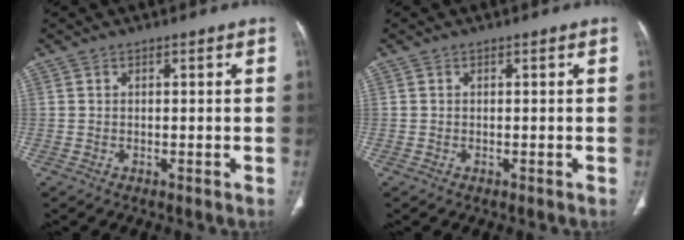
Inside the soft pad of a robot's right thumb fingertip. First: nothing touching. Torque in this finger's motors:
{"motor_torque": [0.05, 0.20, -0.24, 0.12, 0.02]}